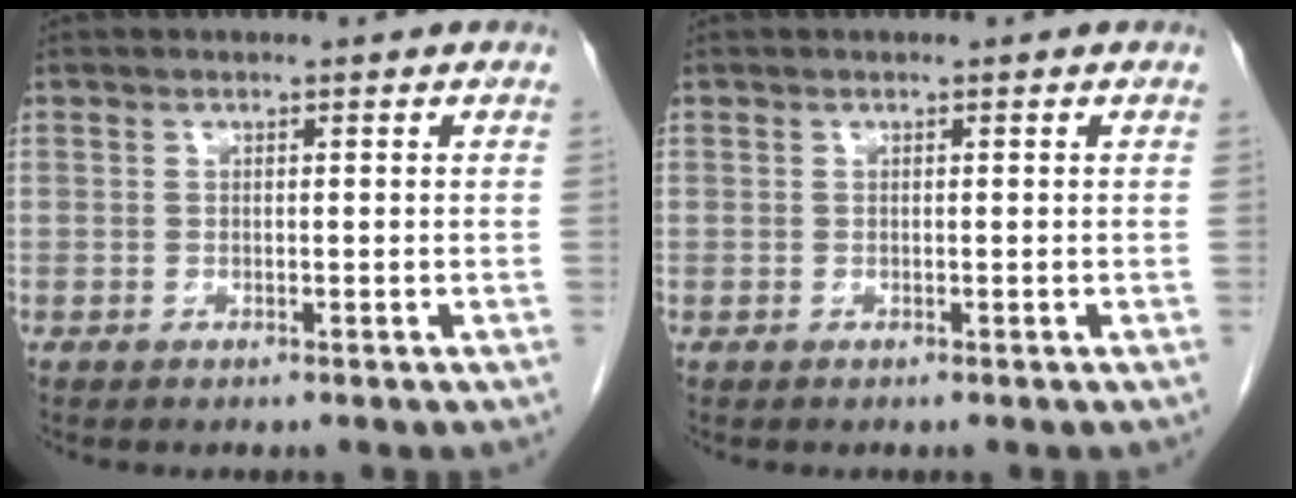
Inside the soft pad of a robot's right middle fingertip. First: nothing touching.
{"total": 0.0}